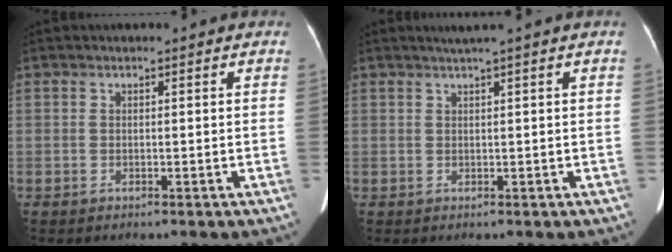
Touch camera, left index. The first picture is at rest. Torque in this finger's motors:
{"motor_torque": [0.29, -0.51, 0.02, 0.03]}